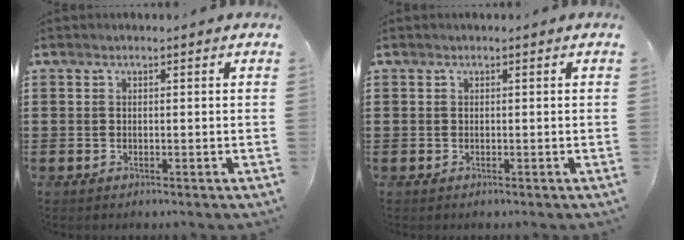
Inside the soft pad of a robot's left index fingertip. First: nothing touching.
{"total": 0.0}